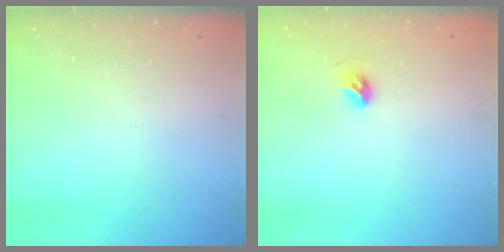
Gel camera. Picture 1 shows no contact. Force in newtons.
{"total": 4.9, "press": 4.8, "slide": 1.1}